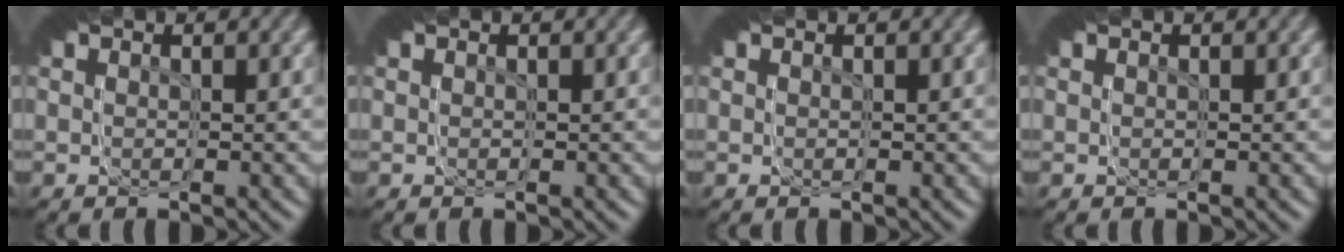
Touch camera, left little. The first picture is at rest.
{"total": 0.0}
{"total": 0.0}
{"total": 0.0}